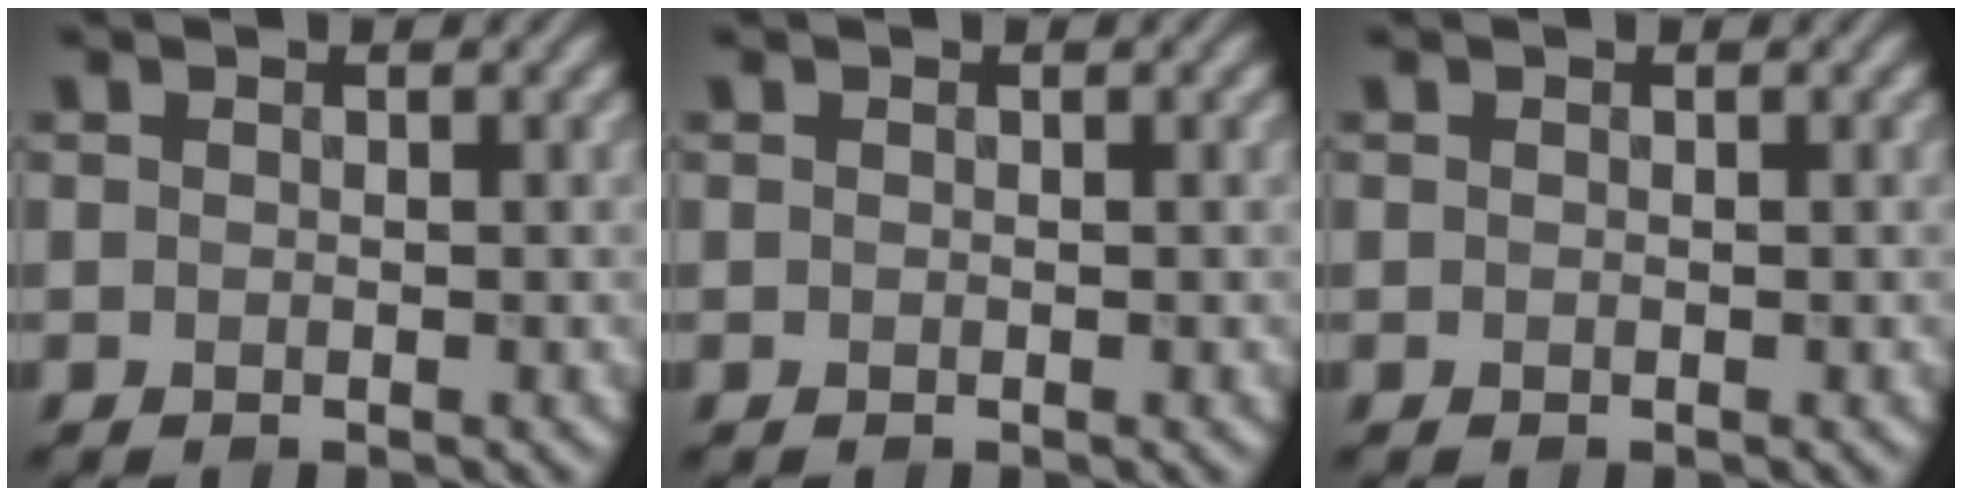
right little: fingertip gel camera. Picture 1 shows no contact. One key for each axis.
{"total": 0.0}
{"total": 0.0}